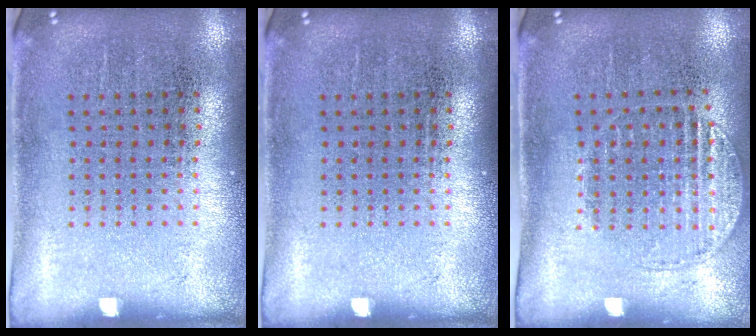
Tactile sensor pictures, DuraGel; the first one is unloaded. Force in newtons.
{"total": 0.0}
{"total": 1.2, "press": 1.1, "slide": 0.4}